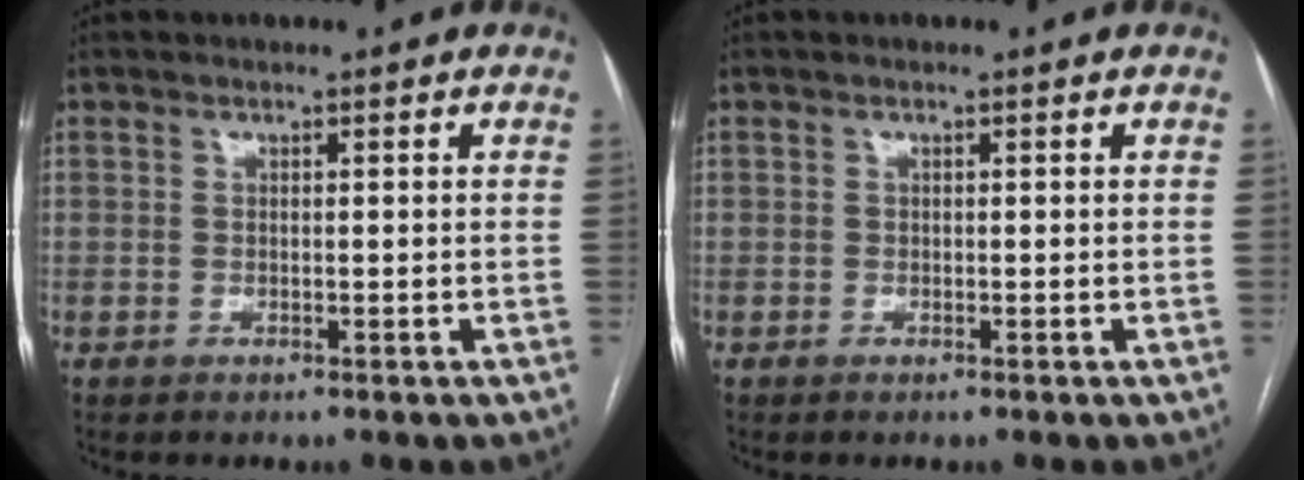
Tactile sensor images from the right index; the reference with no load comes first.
{"total": 0.0}